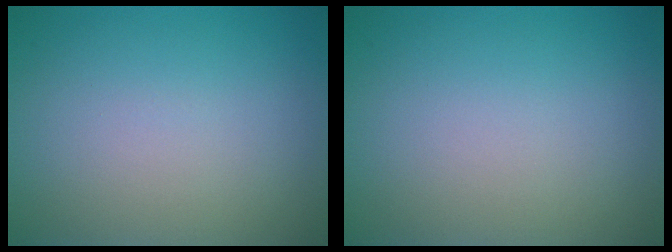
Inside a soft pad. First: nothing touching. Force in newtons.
{"total": 0.0}